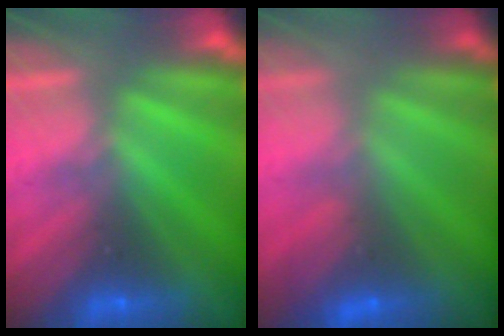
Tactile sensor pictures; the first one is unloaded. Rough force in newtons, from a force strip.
{"total": 2.9}